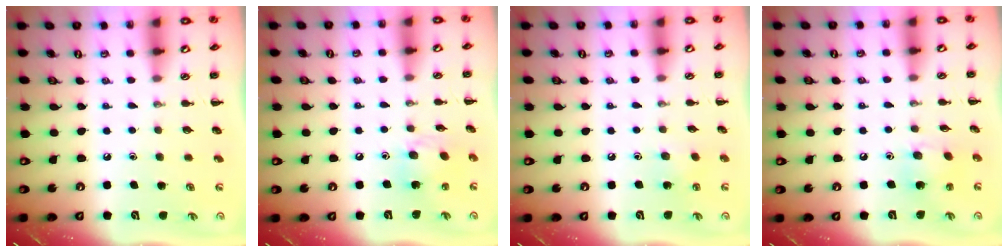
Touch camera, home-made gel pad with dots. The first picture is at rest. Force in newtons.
{"total": 9.5, "press": 9.4, "slide": 1.3}
{"total": 5.2, "press": 4.9, "slide": 1.5}
{"total": 5.6, "press": 5.6, "slide": 0.7}